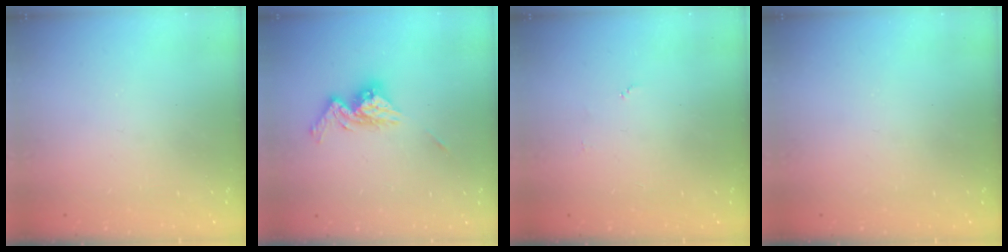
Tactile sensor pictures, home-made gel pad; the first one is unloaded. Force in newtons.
{"total": 11.2, "press": 11.1, "slide": 0.9}
{"total": 3.7, "press": 3.7, "slide": 0.4}
{"total": 0.0}